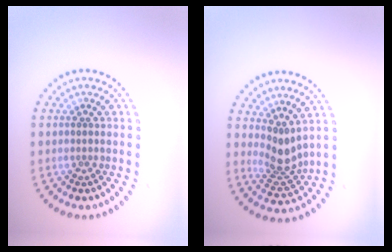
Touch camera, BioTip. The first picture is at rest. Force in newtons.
{"total": 2.8, "press": 2.0, "slide": 2.0}